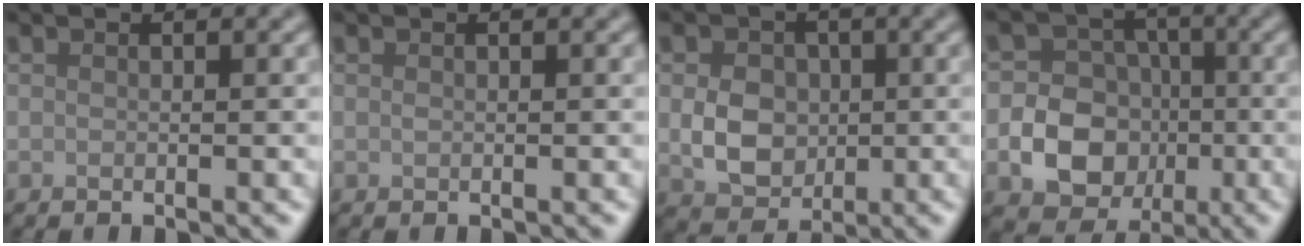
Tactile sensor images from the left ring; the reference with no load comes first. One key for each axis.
{"total": 0.0}
{"total": 4.6, "fx": -0.2, "fy": 3.6, "fz": 2.8, "tx": -0.048, "ty": -0.003, "tz": -0.003}
{"total": 8.4, "fx": -2.0, "fy": 7.5, "fz": 3.1, "tx": -0.028, "ty": 0.001, "tz": -0.059}